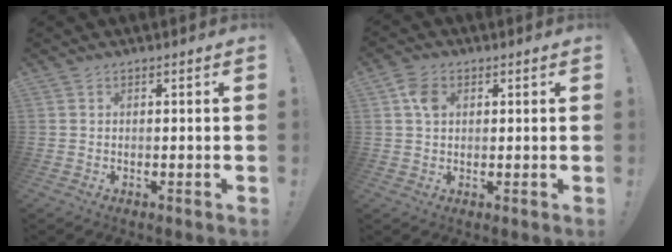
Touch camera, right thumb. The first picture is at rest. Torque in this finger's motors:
{"motor_torque": [-0.27, 0.27, 0.02, 0.02, 0.14]}